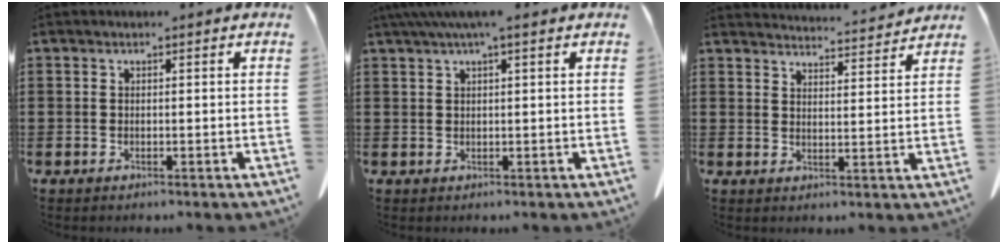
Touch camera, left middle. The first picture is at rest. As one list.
[{"total": 2.5, "force": [1.3, 0.1, 2.1], "torque": [-0.043, 0.001, 0.023]}, {"total": 4.2, "force": [4.2, -0.3, 0.3], "torque": [-0.010, -0.029, 0.073]}]